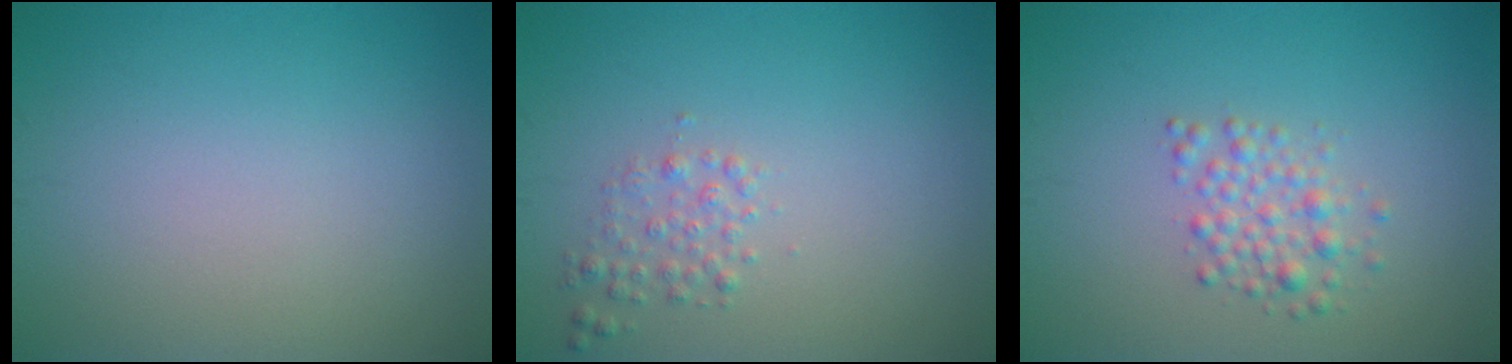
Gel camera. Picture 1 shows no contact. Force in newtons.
{"total": 1.5, "press": 1.5, "slide": 0.0}
{"total": 2.3, "press": 2.3, "slide": 0.0}